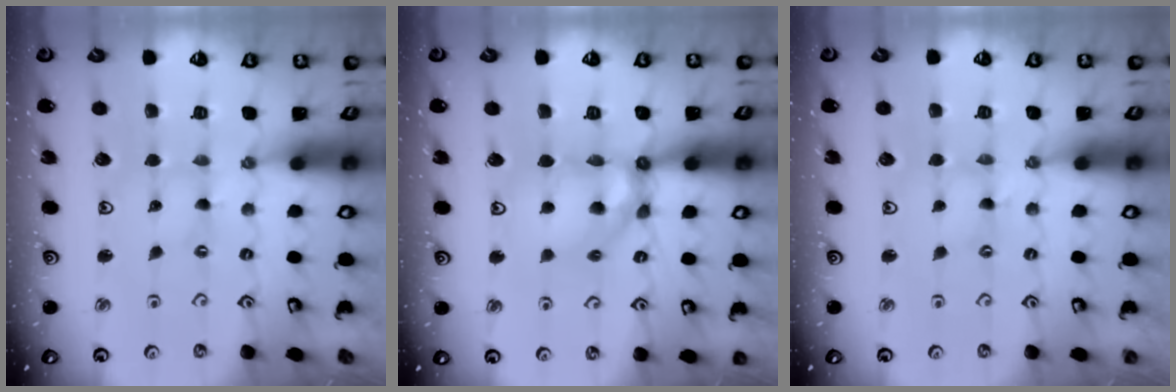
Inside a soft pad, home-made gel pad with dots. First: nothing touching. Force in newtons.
{"total": 11.1, "press": 10.9, "slide": 1.6}
{"total": 1.3, "press": 1.2, "slide": 0.2}